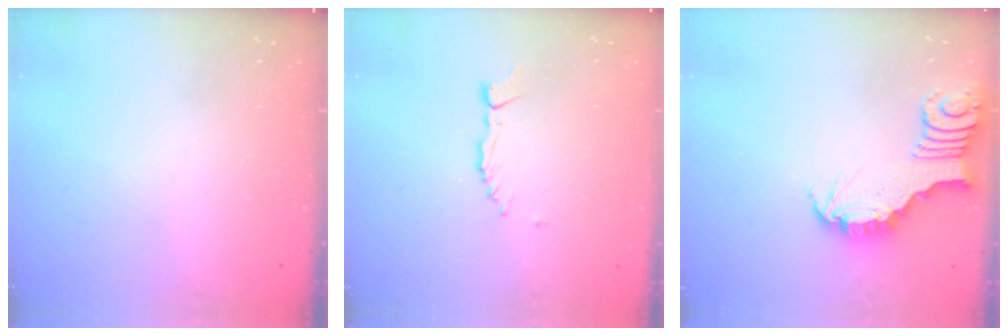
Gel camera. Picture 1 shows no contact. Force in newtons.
{"total": 1.7, "press": 1.7, "slide": 0.2}
{"total": 3.1, "press": 3.1, "slide": 0.1}